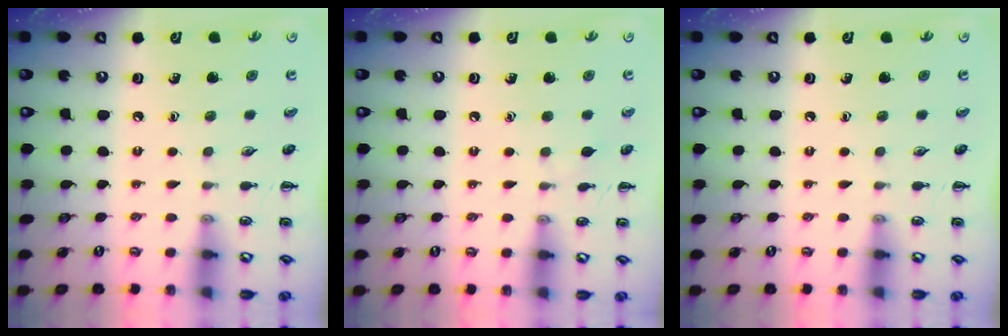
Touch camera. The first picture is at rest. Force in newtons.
{"total": 3.7, "press": 3.6, "slide": 0.9}
{"total": 0.0}